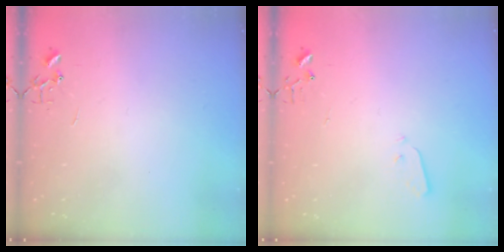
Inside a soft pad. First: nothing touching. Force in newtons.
{"total": 2.9, "press": 2.9, "slide": 0.4}